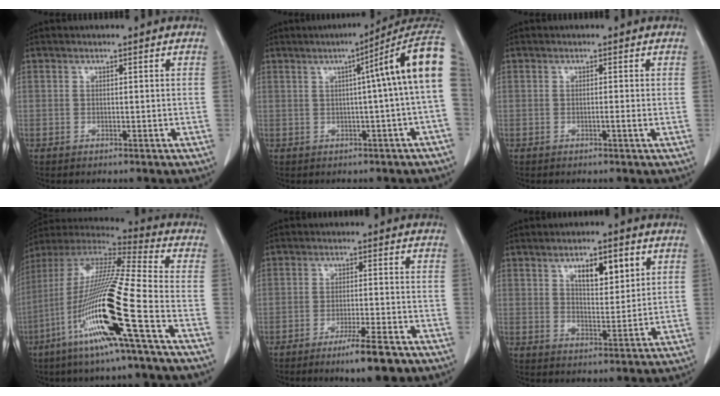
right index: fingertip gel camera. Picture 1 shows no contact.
{"total": 10.0, "force": [2.6, -1.3, 9.6], "torque": [-0.108, 0.038, 0.026]}
{"total": 0.7, "force": [-0.3, -0.2, 0.6], "torque": [-0.005, 0.001, -0.004]}
{"total": 20.7, "force": [-7.8, -0.7, 19.1], "torque": [-0.402, -0.031, -0.162]}
{"total": 6.7, "force": [-4.6, 0.3, 4.9], "torque": [-0.077, -0.011, -0.071]}
{"total": 7.0, "force": [3.2, 2.6, 5.6], "torque": [-0.089, 0.003, 0.055]}